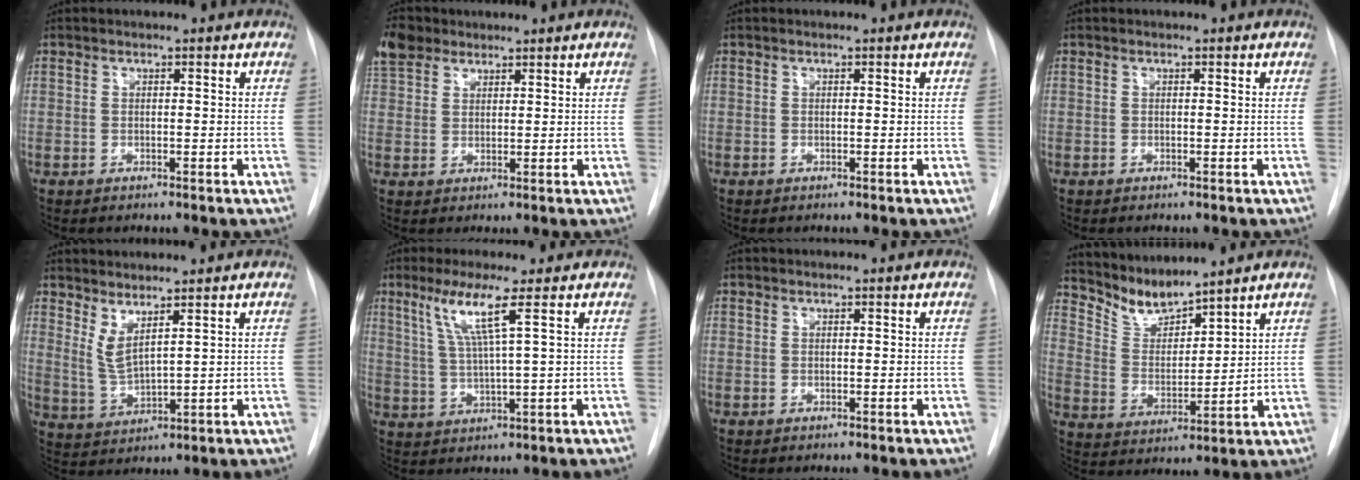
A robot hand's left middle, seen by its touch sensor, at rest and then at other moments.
{"total": 5.9, "force": [4.5, 3.5, 1.8], "torque": [-0.047, 0.018, 0.092]}
{"total": 0.0}
{"total": 0.0}
{"total": 4.3, "force": [2.7, 0.5, 3.4], "torque": [-0.076, -0.019, 0.064]}
{"total": 6.7, "force": [3.1, -1.1, 5.9], "torque": [-0.118, -0.004, 0.065]}
{"total": 0.0}
{"total": 6.9, "force": [6.8, 0.4, 0.9], "torque": [-0.031, -0.002, 0.147]}